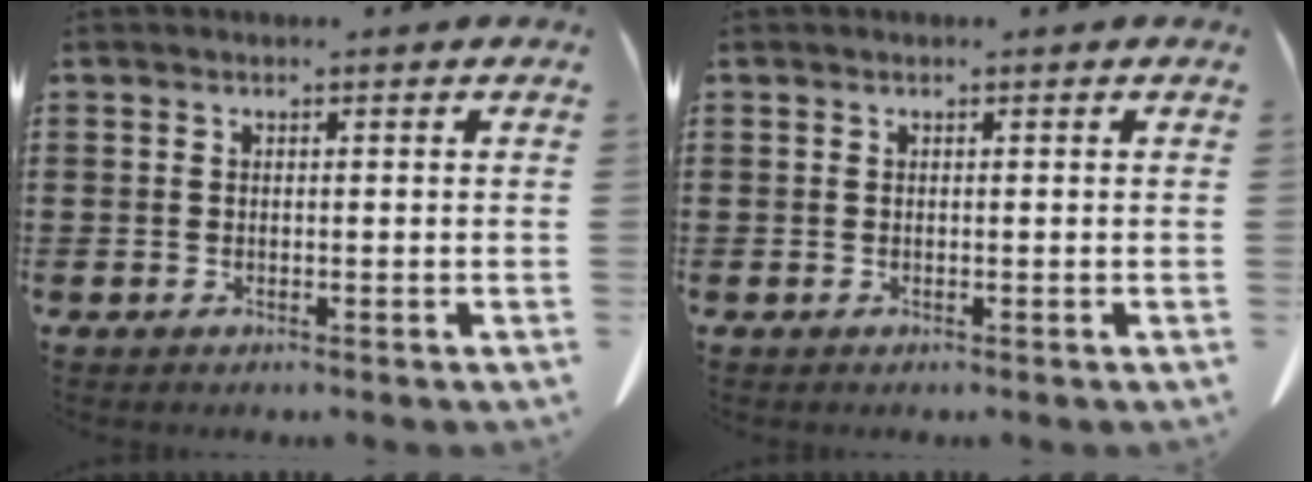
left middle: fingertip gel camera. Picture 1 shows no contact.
{"total": 0.0}